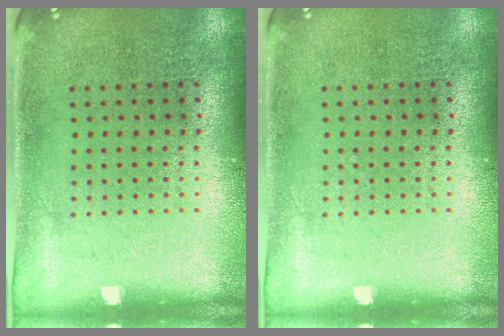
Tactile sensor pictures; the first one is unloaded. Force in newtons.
{"total": 0.0}